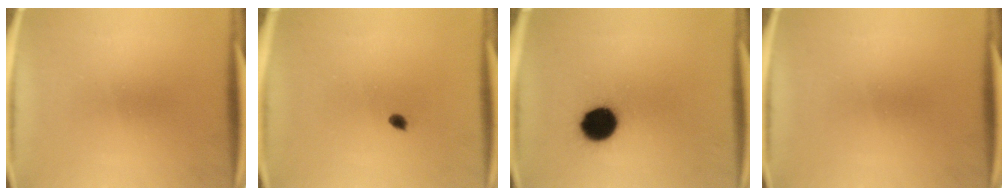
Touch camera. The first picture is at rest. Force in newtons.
{"total": 1.1}
{"total": 11.1}
{"total": 0.0}